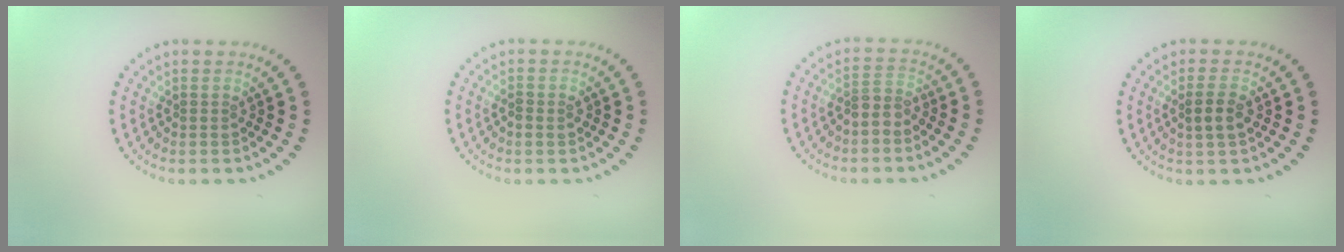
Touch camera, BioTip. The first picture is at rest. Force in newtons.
{"total": 1.2, "press": 1.2, "slide": 0.1}
{"total": 2.2, "press": 1.8, "slide": 1.1}
{"total": 2.2, "press": 2.1, "slide": 0.6}